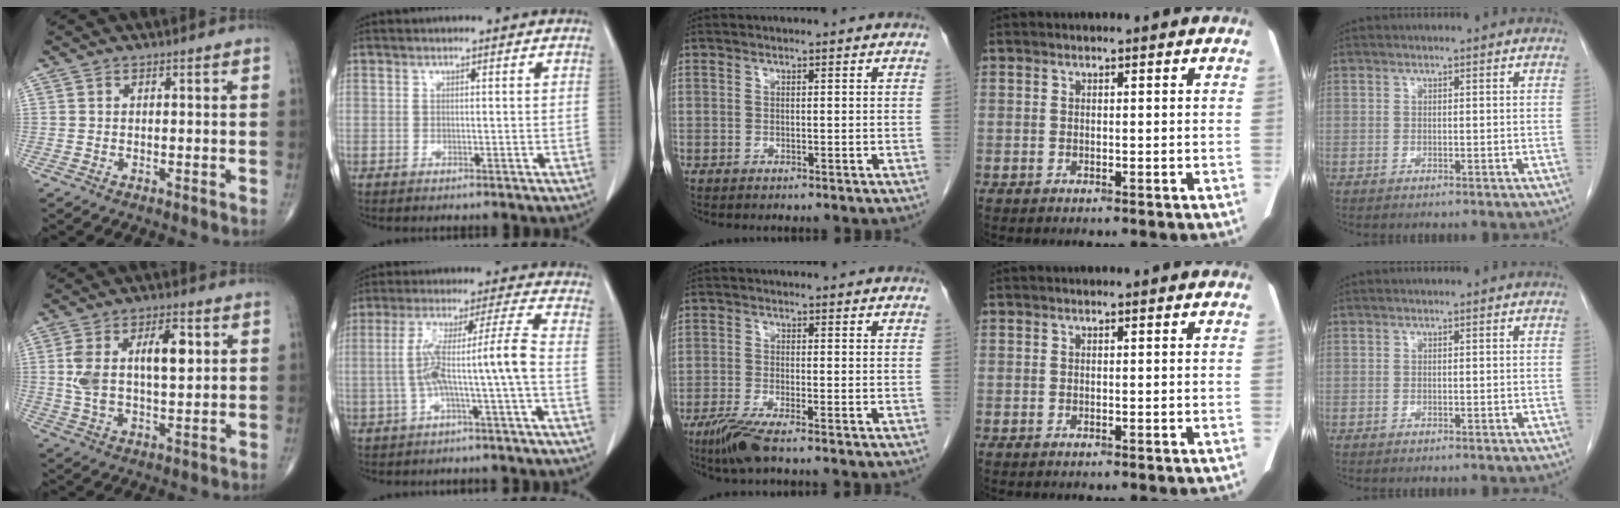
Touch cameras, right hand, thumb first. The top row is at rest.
{"thumb": {"total": 12.6, "force": [2.7, 6.1, 10.7], "torque": [-0.189, 0.005, 0.051]}, "index": {"total": 8.7, "force": [-1.8, -1.4, 8.4], "torque": [-0.160, 0.032, -0.026]}, "middle": {"total": 4.6, "force": [-3.3, 0.0, 3.2], "torque": [-0.071, -0.016, -0.066]}}